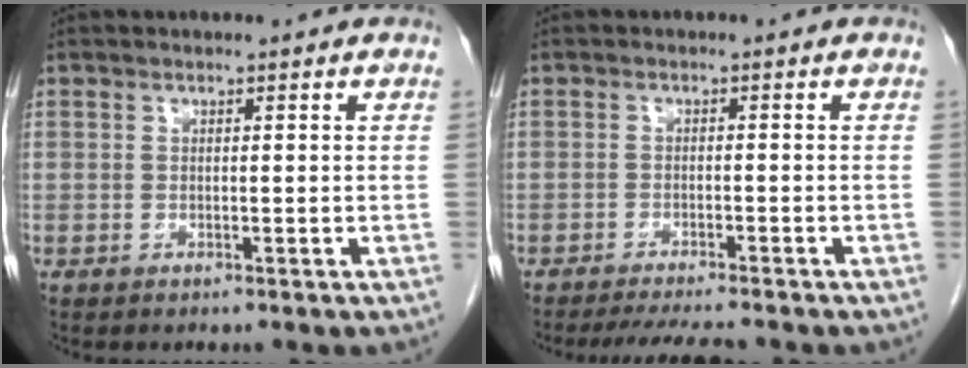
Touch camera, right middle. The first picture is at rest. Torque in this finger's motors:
{"motor_torque": [0.27, -0.13, 0.06, 0.01]}